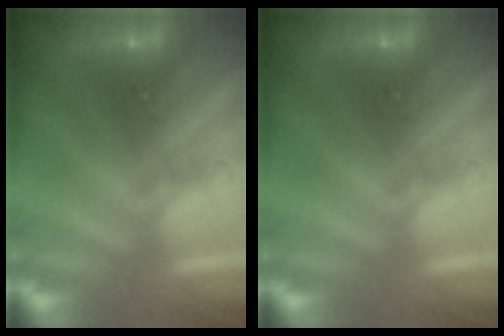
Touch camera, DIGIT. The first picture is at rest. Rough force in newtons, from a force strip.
{"total": 0.0}